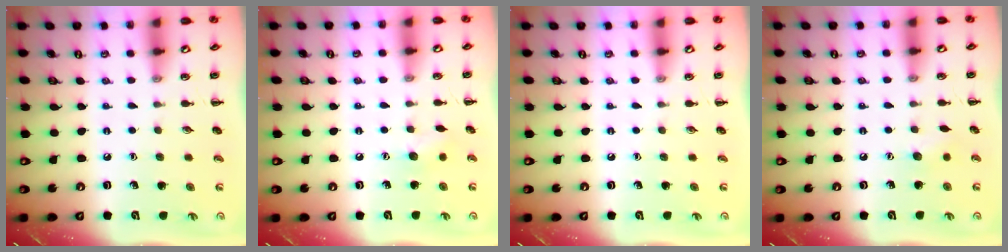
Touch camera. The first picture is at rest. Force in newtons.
{"total": 5.1, "press": 4.9, "slide": 1.2}
{"total": 0.0}
{"total": 5.2, "press": 5.1, "slide": 1.4}